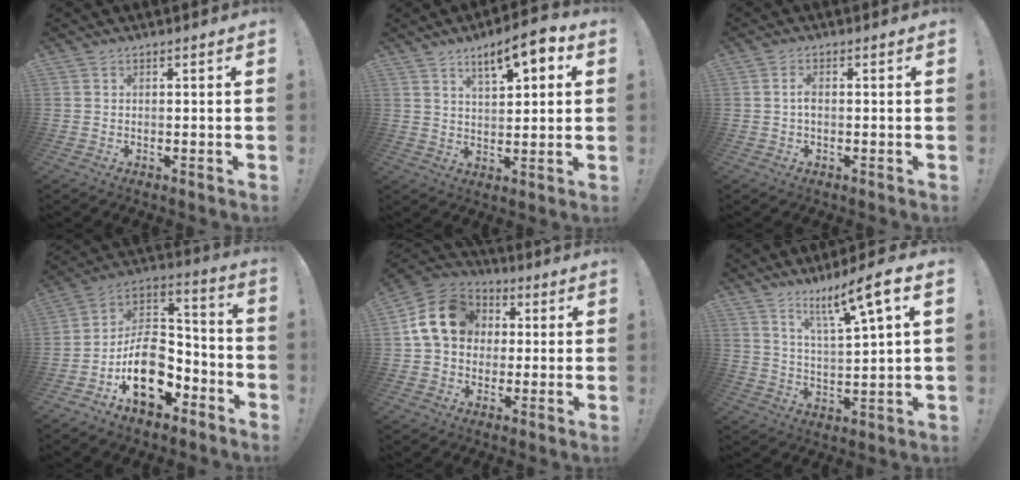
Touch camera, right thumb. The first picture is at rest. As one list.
[{"total": 9.6, "force": [5.4, 3.1, 7.3], "torque": [-0.105, -0.027, 0.090]}, {"total": 2.0, "force": [-0.4, 0.8, 1.8], "torque": [-0.037, 0.006, -0.008]}, {"total": 17.7, "force": [-7.1, 12.2, 10.6], "torque": [-0.158, 0.043, -0.104]}, {"total": 15.7, "force": [3.7, 12.7, 8.5], "torque": [-0.129, 0.005, 0.078]}, {"total": 11.6, "force": [7.1, 0.9, 9.2], "torque": [-0.155, -0.038, 0.107]}]